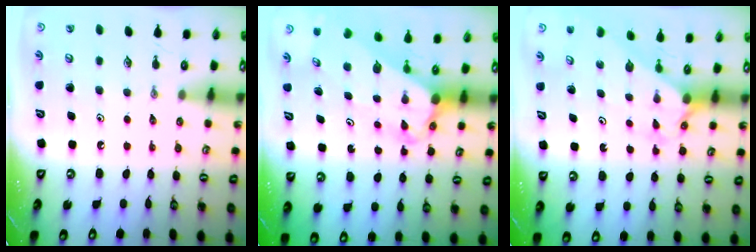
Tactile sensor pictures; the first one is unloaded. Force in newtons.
{"total": 4.0, "press": 3.9, "slide": 0.3}
{"total": 1.9, "press": 1.9, "slide": 0.2}